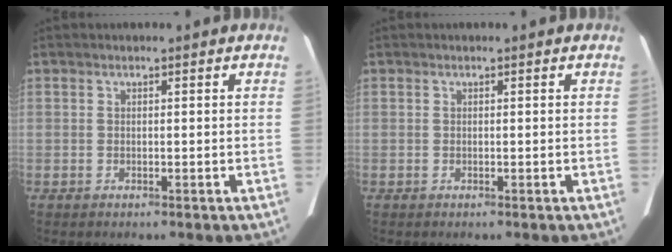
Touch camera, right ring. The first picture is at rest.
{"total": 0.0}